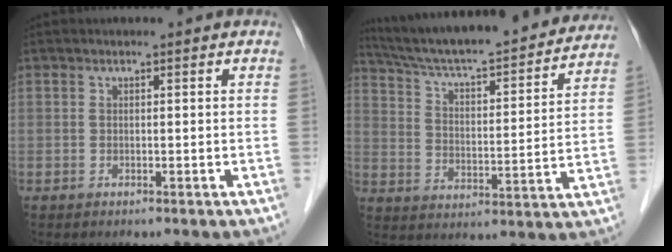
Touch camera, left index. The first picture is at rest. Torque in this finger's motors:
{"motor_torque": [-0.44, -1.01, 0.51, 0.14]}